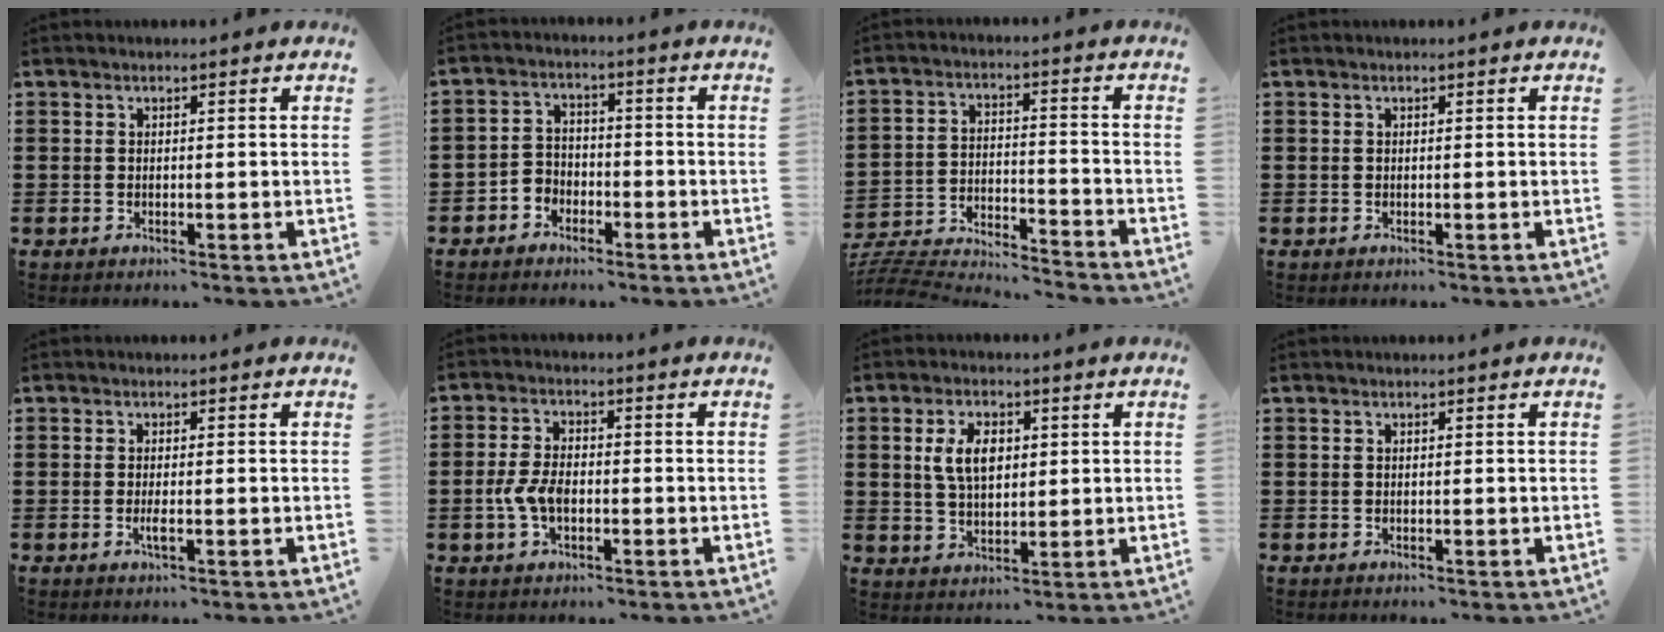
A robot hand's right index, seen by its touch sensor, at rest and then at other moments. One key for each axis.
{"total": 3.4, "fx": -2.4, "fy": 2.5, "fz": 0.4, "tx": -0.018, "ty": 0.011, "tz": -0.052}
{"total": 5.2, "fx": -5.1, "fy": 0.1, "fz": 0.6, "tx": -0.032, "ty": -0.011, "tz": -0.112}
{"total": 0.0}
{"total": 1.5, "fx": -0.5, "fy": 0.1, "fz": 1.4, "tx": -0.040, "ty": -0.008, "tz": -0.013}
{"total": 4.9, "fx": -1.1, "fy": 2.8, "fz": 3.9, "tx": -0.098, "ty": -0.002, "tz": -0.028}
{"total": 5.9, "fx": 1.4, "fy": 3.4, "fz": 4.6, "tx": -0.099, "ty": 0.009, "tz": 0.018}
{"total": 0.0}